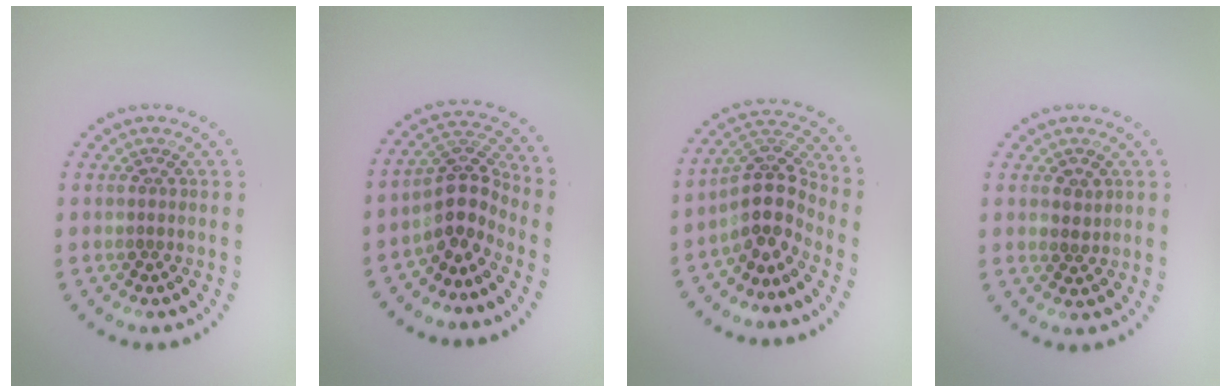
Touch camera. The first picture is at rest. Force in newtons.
{"total": 4.0, "press": 2.9, "slide": 2.6}
{"total": 4.4, "press": 3.4, "slide": 2.9}
{"total": 0.9, "press": 0.9, "slide": 0.2}